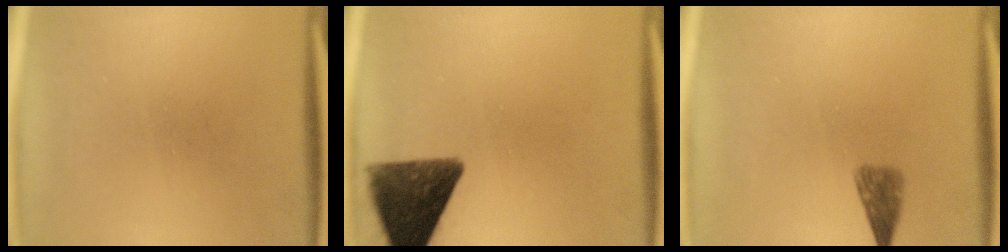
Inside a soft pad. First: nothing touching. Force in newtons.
{"total": 11.8}
{"total": 2.5}